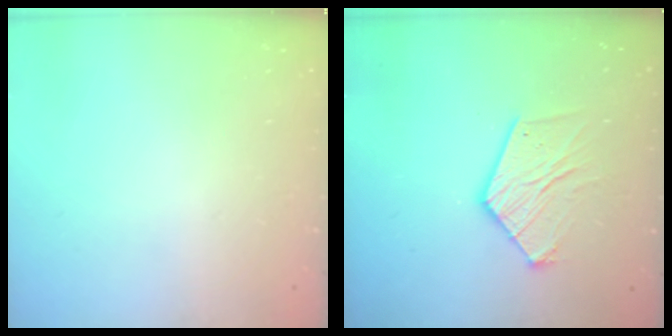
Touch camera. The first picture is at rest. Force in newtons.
{"total": 12.0, "press": 11.9, "slide": 1.0}